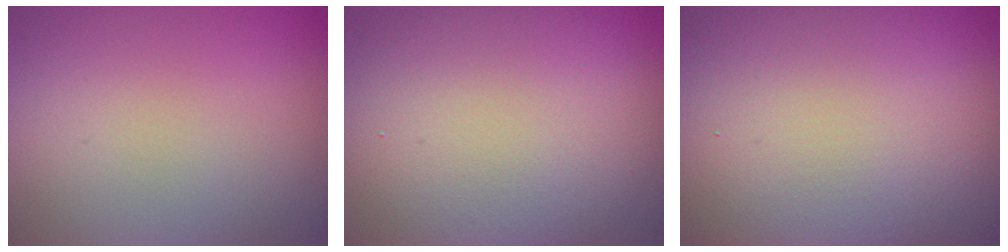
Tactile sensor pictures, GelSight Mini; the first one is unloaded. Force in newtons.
{"total": 10.7, "press": 10.6, "slide": 0.6}
{"total": 17.1, "press": 17.1, "slide": 1.1}